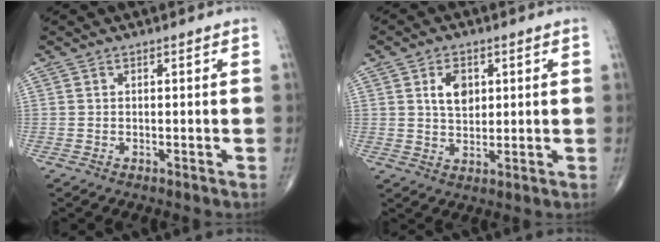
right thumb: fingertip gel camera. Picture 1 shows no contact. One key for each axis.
{"total": 5.7, "fx": 1.8, "fy": 3.8, "fz": 3.9, "tx": -0.047, "ty": -0.009, "tz": 0.031}